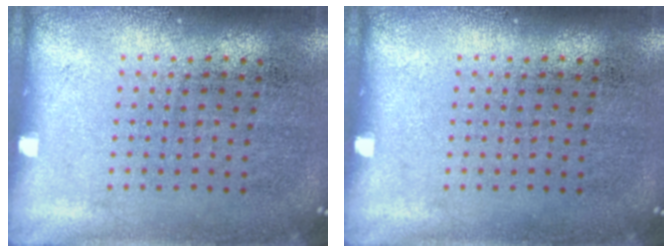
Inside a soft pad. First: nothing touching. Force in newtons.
{"total": 0.0}